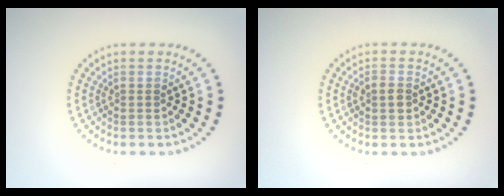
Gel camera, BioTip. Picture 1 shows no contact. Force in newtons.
{"total": 1.5, "press": 1.4, "slide": 0.3}